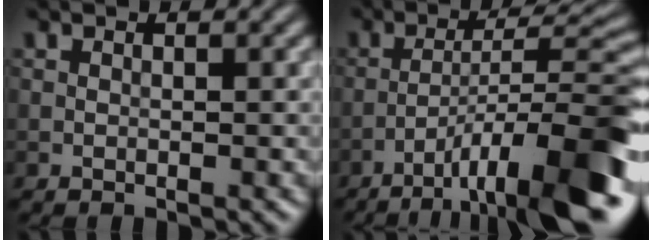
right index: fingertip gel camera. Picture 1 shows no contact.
{"total": 12.3, "force": [-7.1, 2.2, 9.8], "torque": [-0.142, 0.019, -0.107]}